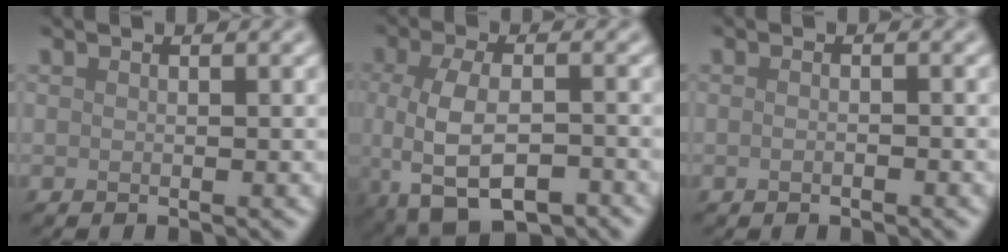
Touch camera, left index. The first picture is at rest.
{"total": 7.6, "force": [-2.7, 3.8, 6.0], "torque": [-0.124, -0.025, -0.047]}
{"total": 0.8, "force": [-0.4, 0.3, 0.7], "torque": [-0.014, -0.002, -0.008]}